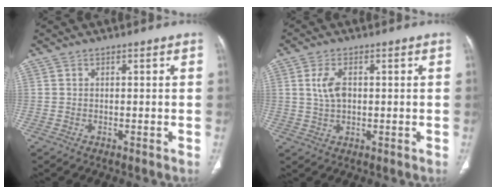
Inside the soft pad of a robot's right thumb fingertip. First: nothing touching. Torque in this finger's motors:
{"motor_torque": [-0.44, 0.02, 0.85, 0.14, 0.05]}